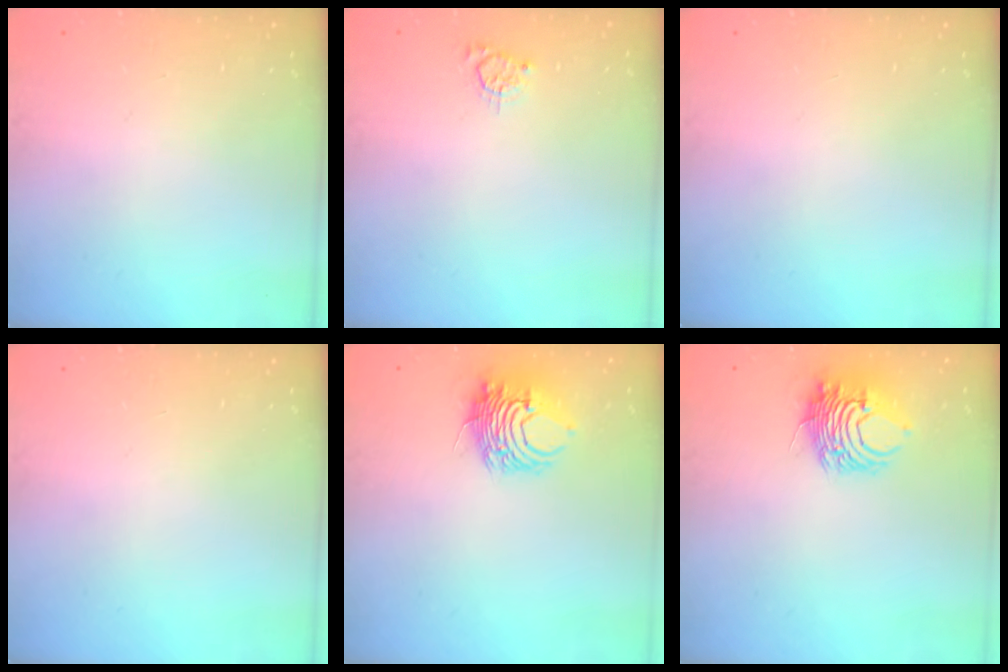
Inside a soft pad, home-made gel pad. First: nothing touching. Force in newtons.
{"total": 2.9, "press": 2.9, "slide": 0.3}
{"total": 0.0}
{"total": 0.0}
{"total": 8.9, "press": 8.9, "slide": 0.3}
{"total": 8.9, "press": 8.9, "slide": 0.3}